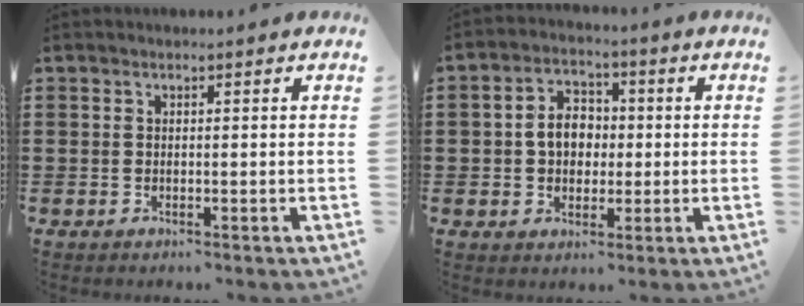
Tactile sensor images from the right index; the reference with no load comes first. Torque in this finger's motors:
{"motor_torque": [0.55, -0.49, 0.39, 0.04]}